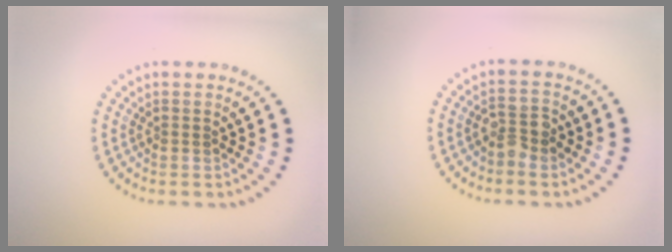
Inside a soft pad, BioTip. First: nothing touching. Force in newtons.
{"total": 2.3, "press": 2.2, "slide": 0.6}